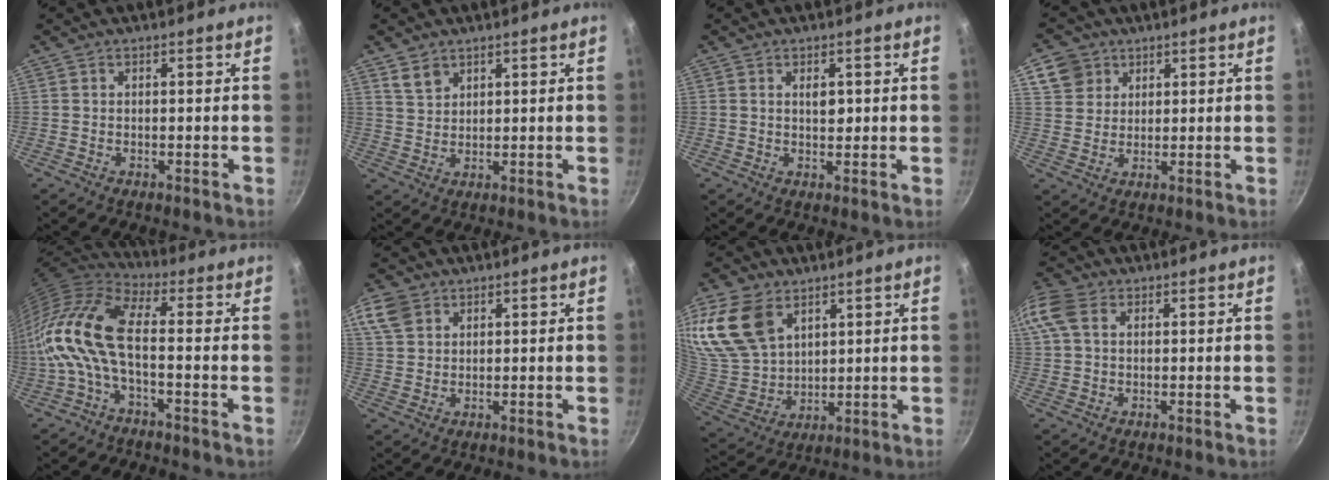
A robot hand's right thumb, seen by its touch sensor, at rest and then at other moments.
{"total": 3.8, "force": [2.5, 2.5, 1.6], "torque": [-0.019, -0.008, 0.050]}
{"total": 2.2, "force": [0.6, 1.3, 1.7], "torque": [-0.015, -0.004, 0.009]}
{"total": 6.6, "force": [3.4, 5.5, 1.4], "torque": [0.009, 0.005, 0.062]}
{"total": 15.3, "force": [-2.1, 6.8, 13.6], "torque": [-0.291, 0.029, -0.063]}
{"total": 6.9, "force": [3.5, 5.0, 3.2], "torque": [-0.051, -0.001, 0.067]}
{"total": 18.6, "force": [9.0, 12.5, 10.4], "torque": [-0.212, -0.023, 0.192]}
{"total": 7.3, "force": [2.4, 4.9, 4.8], "torque": [-0.101, 0.017, 0.038]}